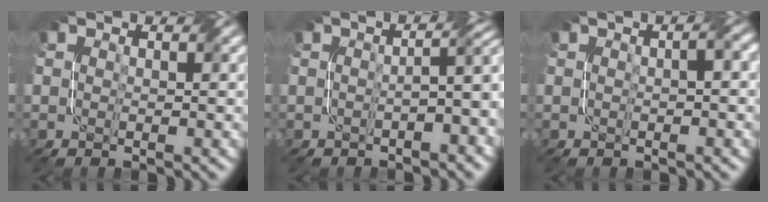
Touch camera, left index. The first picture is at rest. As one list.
[{"total": 4.5, "force": [-0.9, 1.4, 4.2], "torque": [-0.048, 0.014, -0.014]}, {"total": 1.9, "force": [0.2, 0.3, 1.8], "torque": [-0.027, 0.009, 0.000]}]